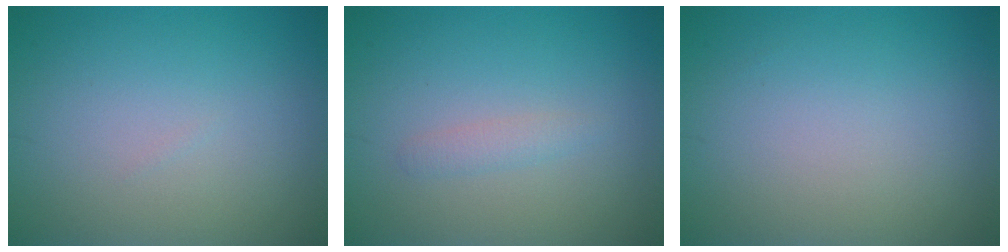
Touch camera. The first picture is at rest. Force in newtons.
{"total": 1.1, "press": 1.1, "slide": 0.0}
{"total": 0.0}